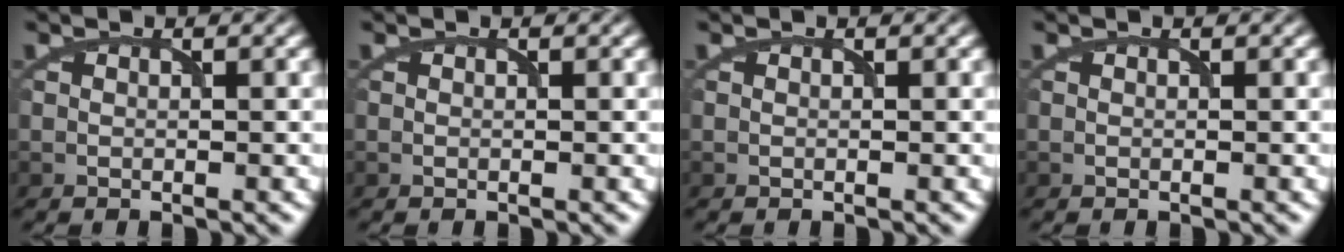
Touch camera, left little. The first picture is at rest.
{"total": 0.0}
{"total": 0.0}
{"total": 0.0}